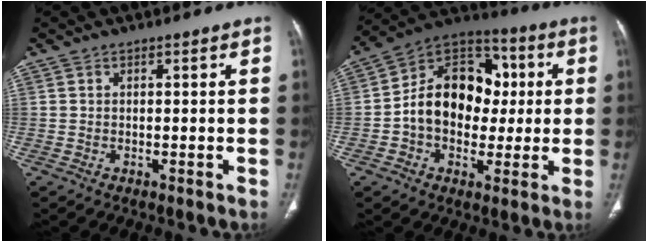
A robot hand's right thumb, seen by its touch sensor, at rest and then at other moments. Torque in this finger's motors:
{"motor_torque": [2.21, 2.12, 0.96, -0.88, 0.23]}